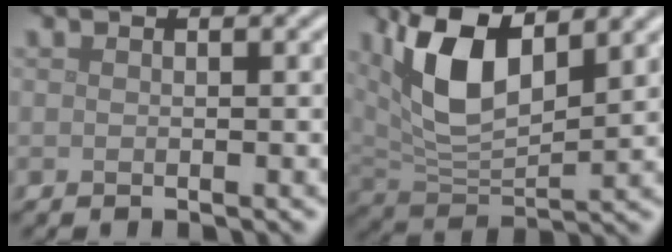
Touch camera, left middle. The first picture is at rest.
{"total": 8.6, "force": [3.5, 3.9, 6.8], "torque": [-0.141, 0.001, 0.061]}